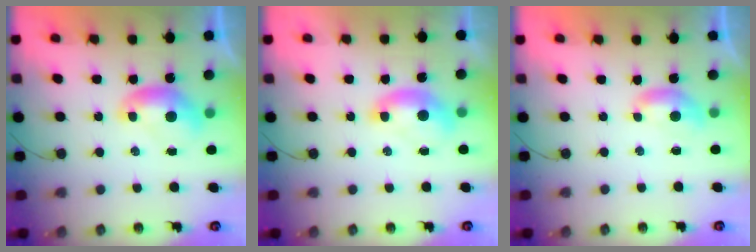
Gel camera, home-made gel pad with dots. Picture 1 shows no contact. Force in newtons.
{"total": 1.3, "press": 1.2, "slide": 0.5}
{"total": 2.4, "press": 2.3, "slide": 0.5}